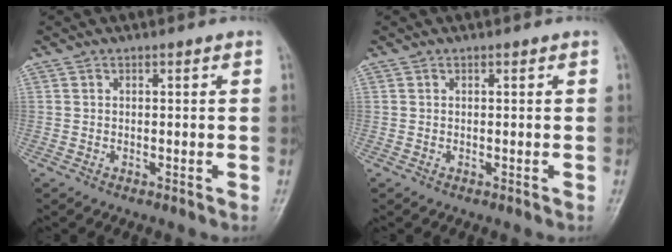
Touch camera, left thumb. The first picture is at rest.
{"total": 0.0}